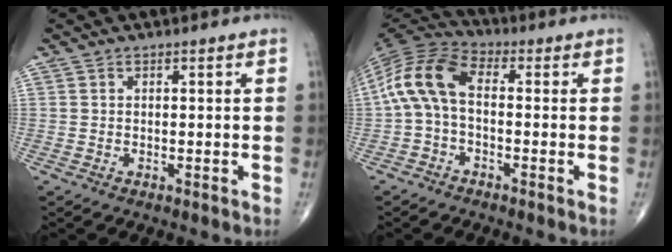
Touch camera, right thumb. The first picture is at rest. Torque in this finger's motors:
{"motor_torque": [0.29, 1.24, 0.23, -0.17, 0.22]}